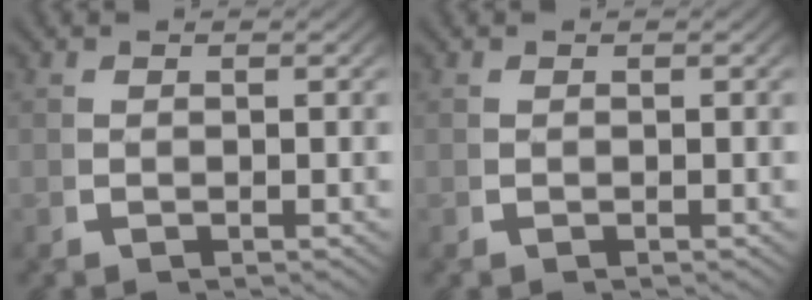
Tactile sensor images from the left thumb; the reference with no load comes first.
{"total": 0.0}